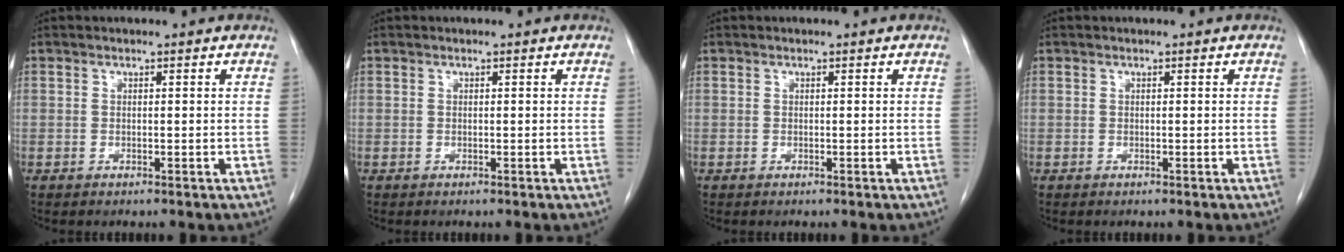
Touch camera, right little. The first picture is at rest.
{"total": 0.0}
{"total": 0.0}
{"total": 0.0}